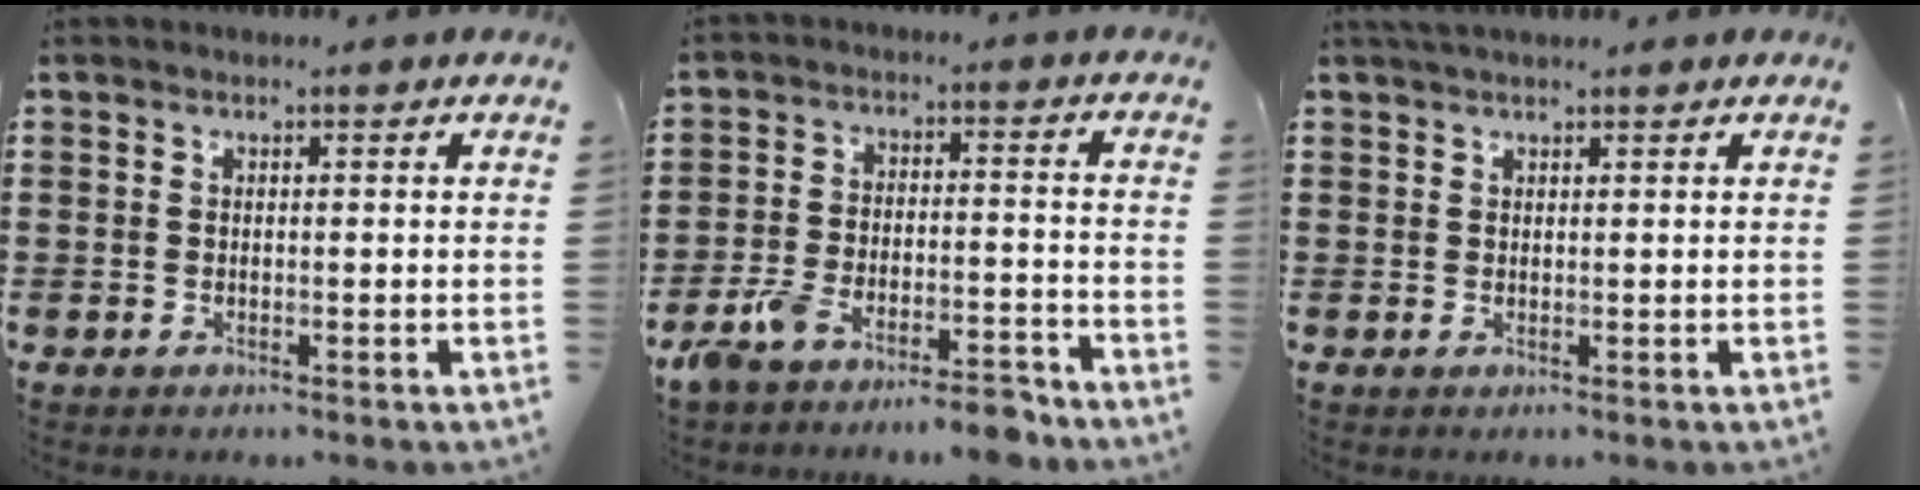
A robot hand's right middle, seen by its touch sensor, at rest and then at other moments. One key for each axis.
{"total": 7.5, "fx": -6.9, "fy": 1.1, "fz": 2.9, "tx": -0.067, "ty": 0.005, "tz": -0.134}
{"total": 1.4, "fx": 1.3, "fy": 0.1, "fz": 0.6, "tx": -0.013, "ty": 0.002, "tz": 0.024}